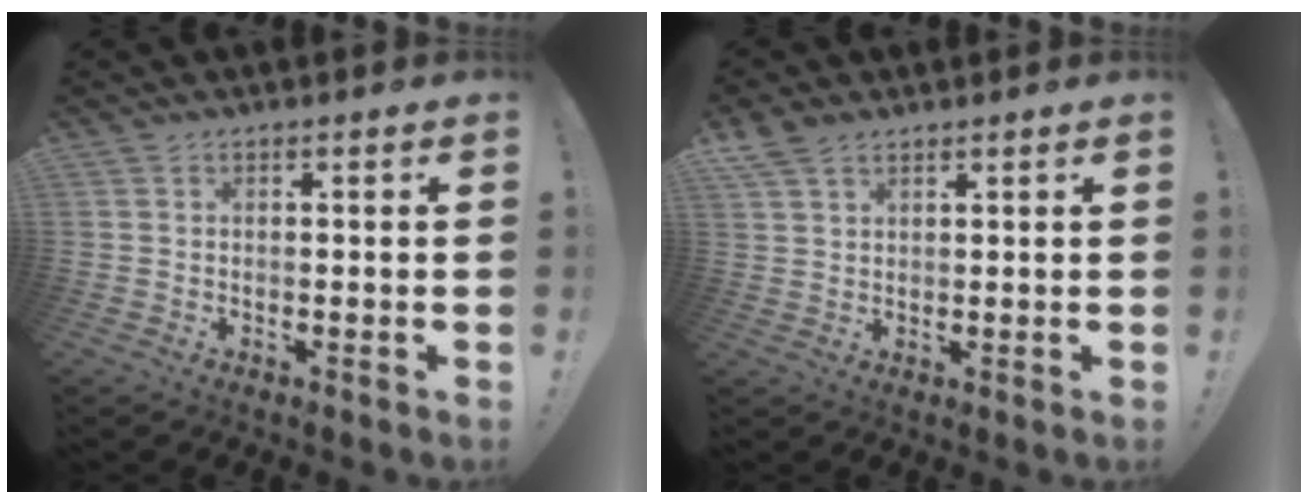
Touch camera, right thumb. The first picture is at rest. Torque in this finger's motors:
{"motor_torque": [0.03, 0.02, 0.14, 0.08, 0.15]}